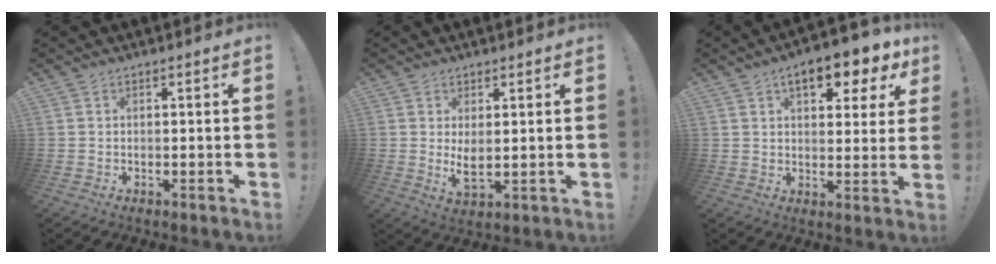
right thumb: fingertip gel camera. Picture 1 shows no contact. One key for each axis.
{"total": 5.0, "fx": 1.5, "fy": 2.0, "fz": 4.4, "tx": -0.057, "ty": -0.019, "tz": 0.030}
{"total": 10.2, "fx": 5.2, "fy": 4.3, "fz": 7.6, "tx": -0.097, "ty": -0.025, "tz": 0.085}